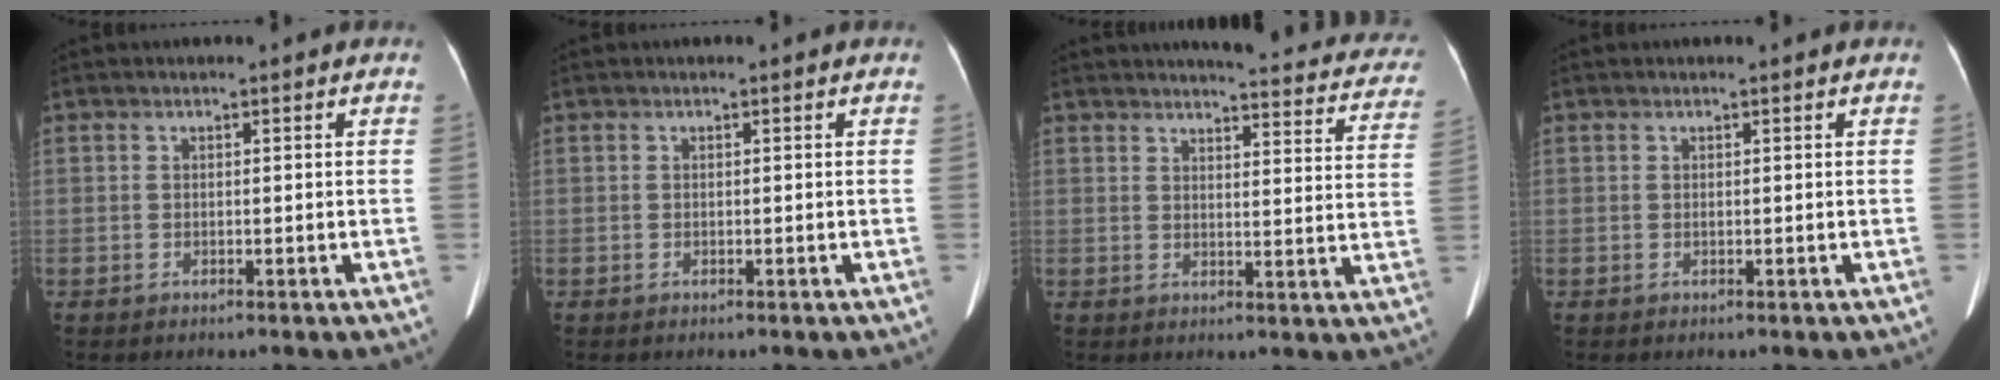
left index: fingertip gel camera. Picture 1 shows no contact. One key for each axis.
{"total": 0.0}
{"total": 19.3, "fx": 18.1, "fy": 3.3, "fz": 5.9, "tx": -0.046, "ty": -0.062, "tz": 0.185}
{"total": 0.0}